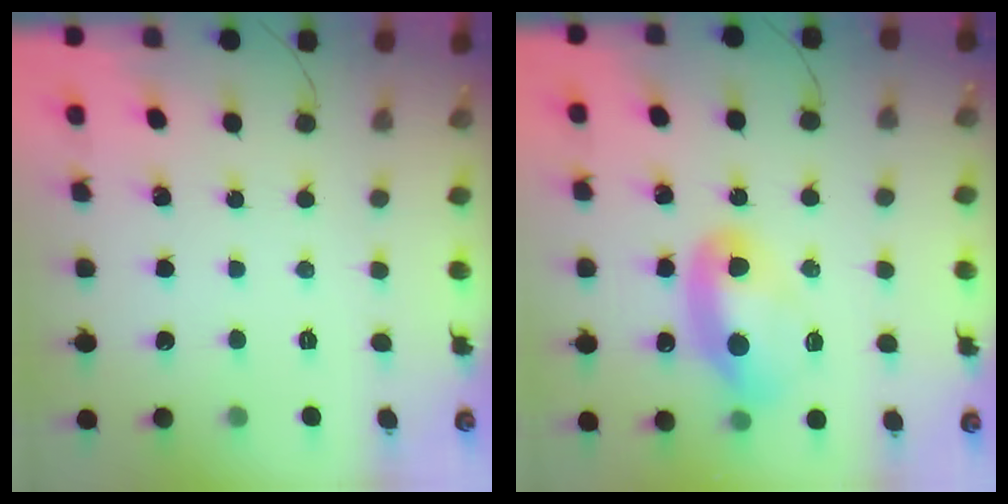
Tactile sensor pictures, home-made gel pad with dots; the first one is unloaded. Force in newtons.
{"total": 11.8, "press": 11.8, "slide": 0.9}